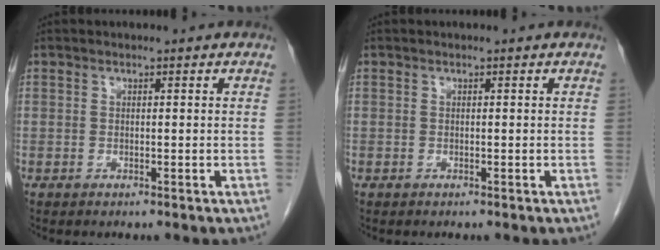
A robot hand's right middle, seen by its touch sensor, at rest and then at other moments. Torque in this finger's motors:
{"motor_torque": [0.00, 0.00, -0.01, -0.08]}